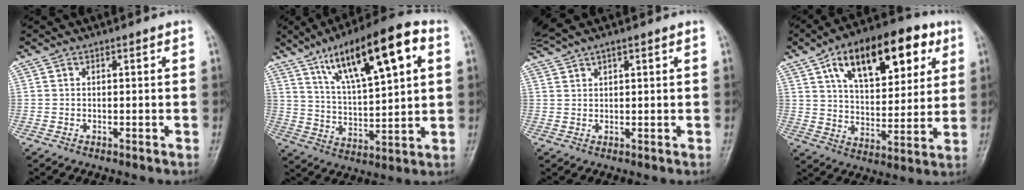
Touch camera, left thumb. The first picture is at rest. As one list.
[{"total": 19.7, "force": [8.9, 5.9, 16.5], "torque": [-0.247, -0.009, 0.153]}, {"total": 4.5, "force": [3.5, 0.6, 2.8], "torque": [-0.063, 0.022, 0.072]}, {"total": 21.4, "force": [9.8, 10.7, 15.8], "torque": [-0.200, -0.015, 0.156]}]